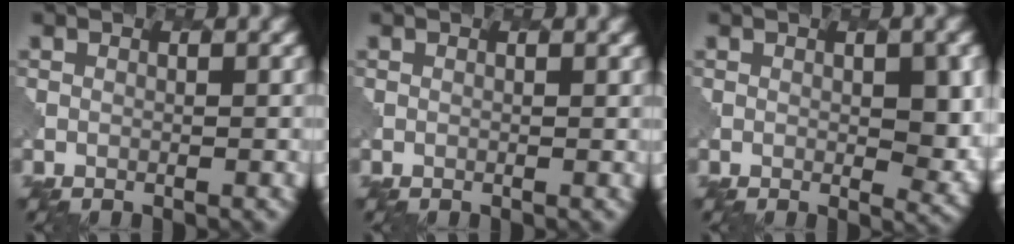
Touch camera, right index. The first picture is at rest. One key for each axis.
{"total": 0.0}
{"total": 4.1, "fx": 0.5, "fy": 1.7, "fz": 3.7, "tx": -0.048, "ty": -0.005, "tz": 0.011}